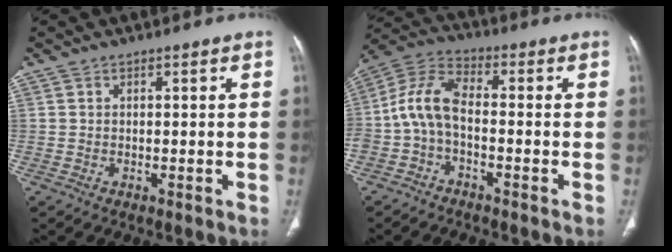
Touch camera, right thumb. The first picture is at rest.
{"total": 9.1, "force": [-2.1, 4.7, 7.5], "torque": [-0.160, 0.037, -0.054]}